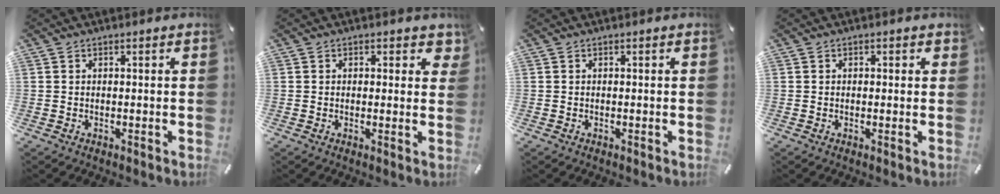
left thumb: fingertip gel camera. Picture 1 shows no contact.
{"total": 2.2, "force": [0.8, 1.5, 1.5], "torque": [-0.007, -0.003, 0.007]}
{"total": 0.0}
{"total": 0.8, "force": [-0.1, 0.6, 0.5], "torque": [-0.001, 0.000, -0.004]}